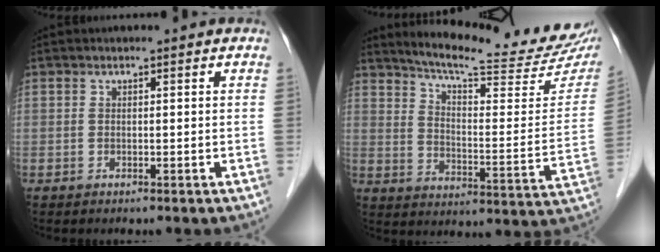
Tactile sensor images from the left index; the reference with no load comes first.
{"total": 21.5, "force": [19.3, 1.4, 9.3], "torque": [-0.135, -0.063, 0.250]}